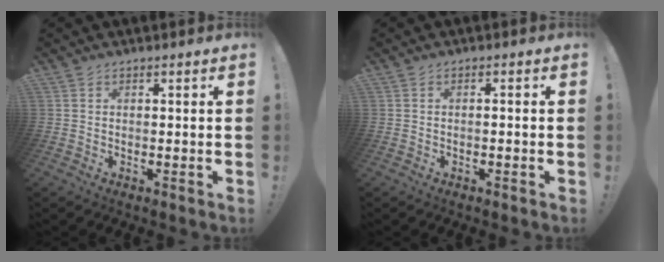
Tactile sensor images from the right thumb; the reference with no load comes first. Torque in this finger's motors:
{"motor_torque": [0.17, -0.47, -0.06, 0.12, 0.06]}